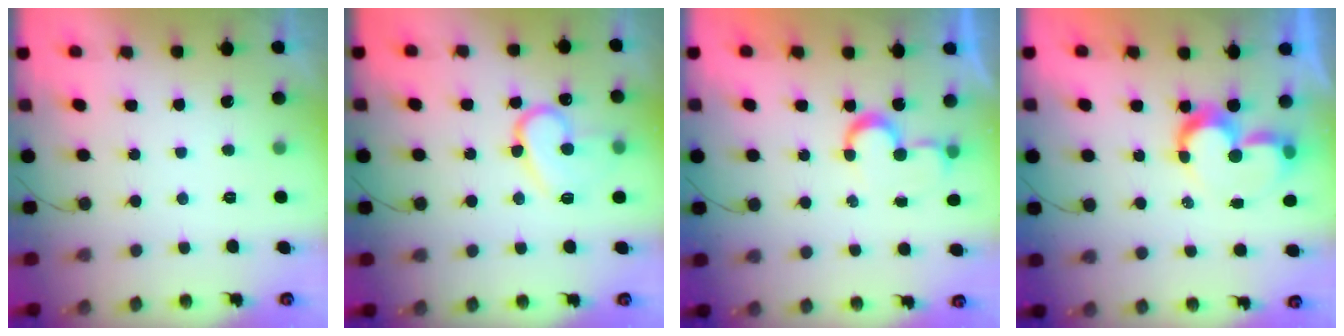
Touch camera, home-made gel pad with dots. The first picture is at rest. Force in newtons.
{"total": 13.4, "press": 13.3, "slide": 1.7}
{"total": 6.8, "press": 6.8, "slide": 0.7}
{"total": 8.4, "press": 8.4, "slide": 0.6}